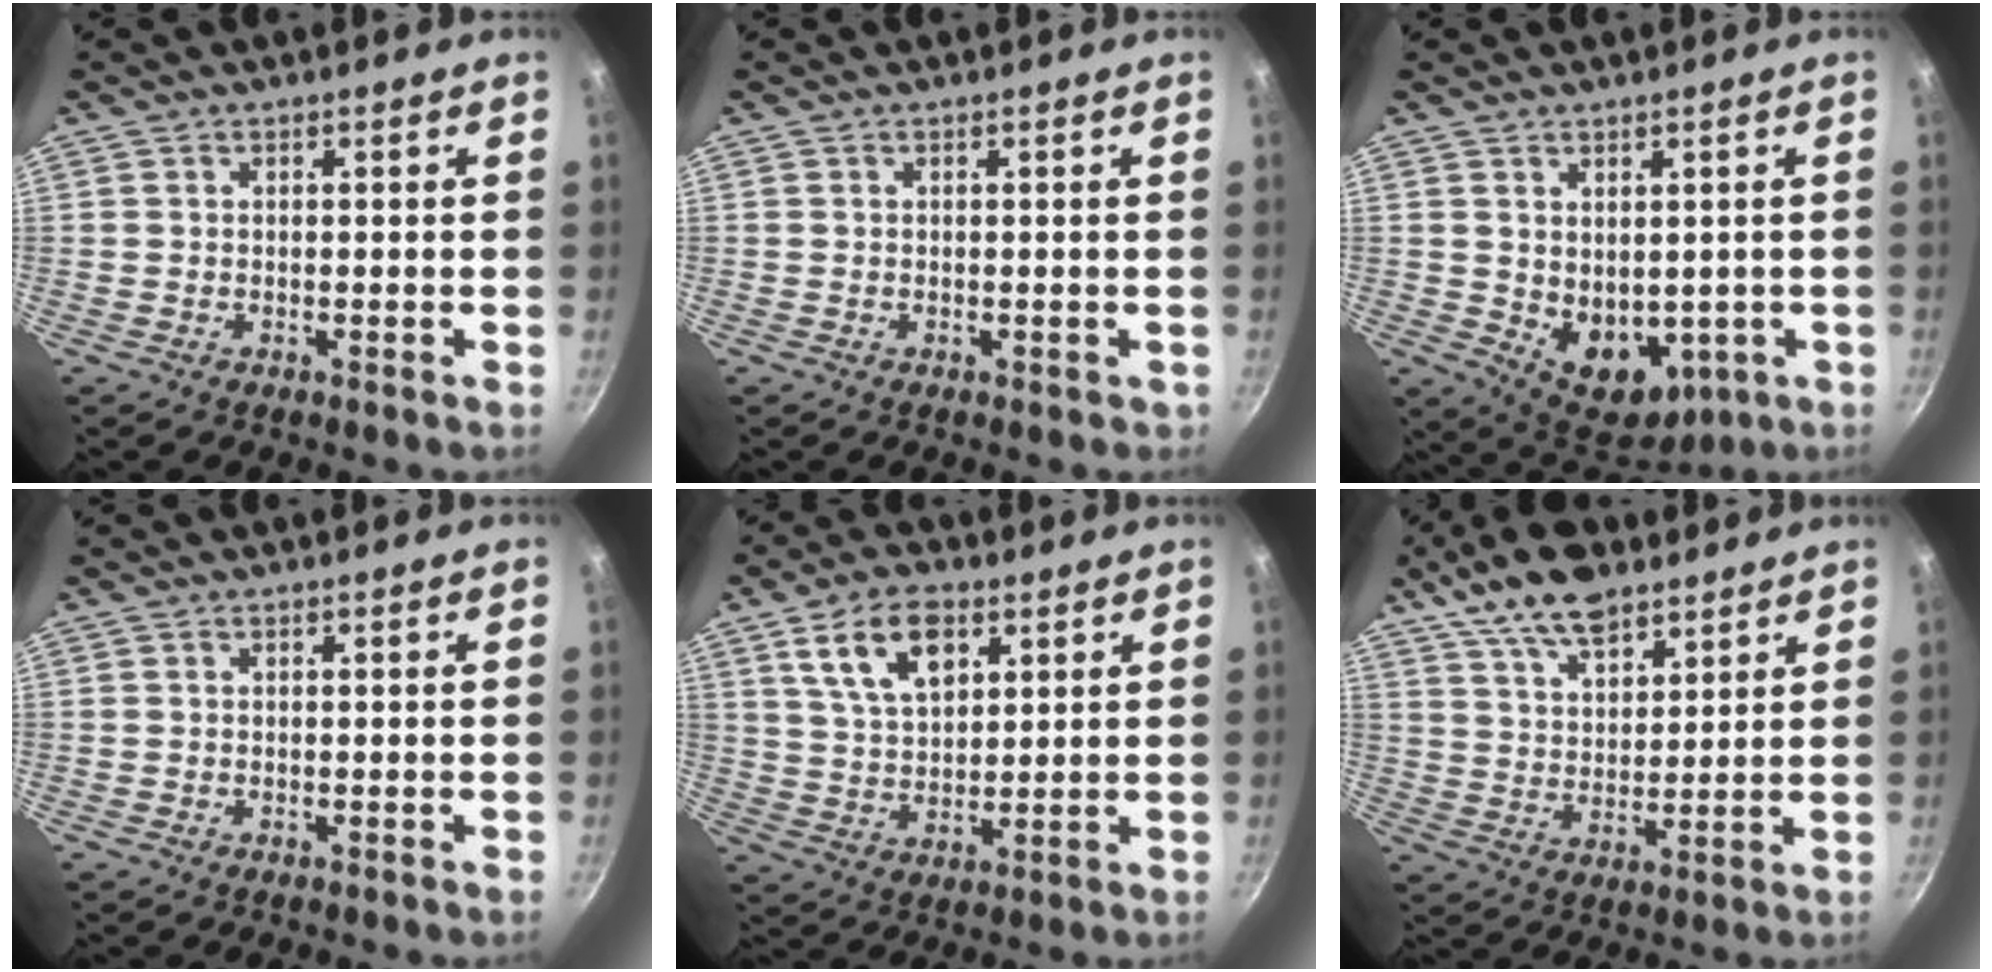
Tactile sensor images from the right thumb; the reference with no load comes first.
{"total": 0.0}
{"total": 10.2, "force": [-0.2, 7.4, 7.1], "torque": [-0.076, -0.023, 0.025]}
{"total": 0.0}
{"total": 10.7, "force": [5.0, 6.1, 7.3], "torque": [-0.112, -0.015, 0.092]}
{"total": 13.6, "force": [9.2, 6.5, 7.6], "torque": [-0.105, -0.027, 0.162]}